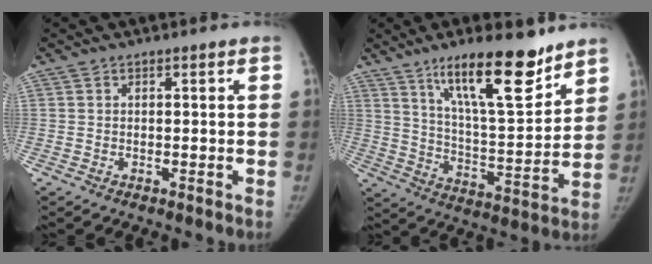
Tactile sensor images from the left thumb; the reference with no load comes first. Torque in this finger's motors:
{"motor_torque": [0.92, -0.15, 1.47, -1.30, 0.47]}